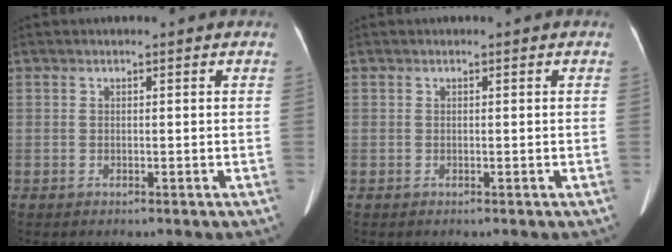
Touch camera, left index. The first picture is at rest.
{"total": 0.0}